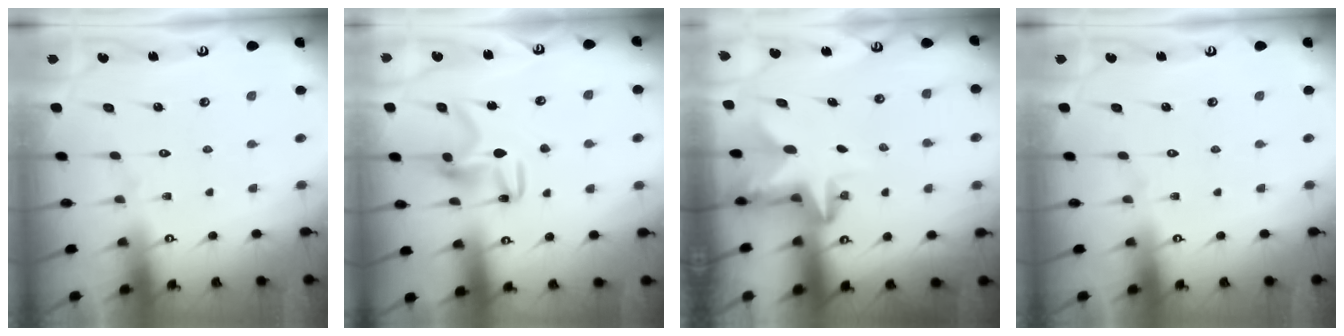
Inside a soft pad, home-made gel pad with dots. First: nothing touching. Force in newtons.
{"total": 9.6, "press": 9.6, "slide": 0.7}
{"total": 2.5, "press": 2.5, "slide": 0.5}
{"total": 0.0}